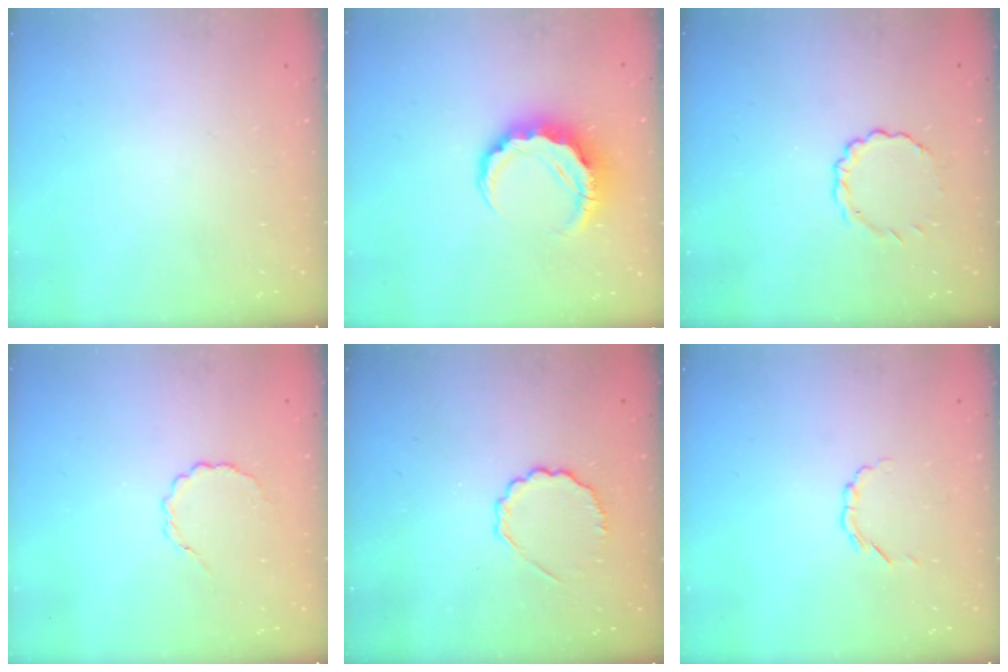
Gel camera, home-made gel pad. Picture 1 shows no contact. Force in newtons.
{"total": 8.5, "press": 8.3, "slide": 1.8}
{"total": 2.8, "press": 2.7, "slide": 0.9}
{"total": 2.4, "press": 2.2, "slide": 0.9}
{"total": 5.1, "press": 4.8, "slide": 1.8}
{"total": 2.1, "press": 2.0, "slide": 0.7}